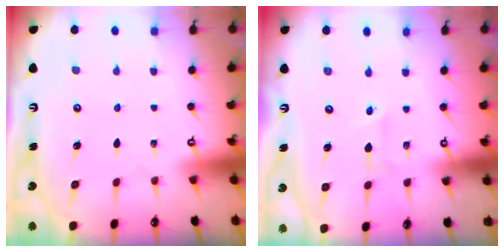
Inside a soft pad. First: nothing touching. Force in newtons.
{"total": 1.6, "press": 1.3, "slide": 0.9}